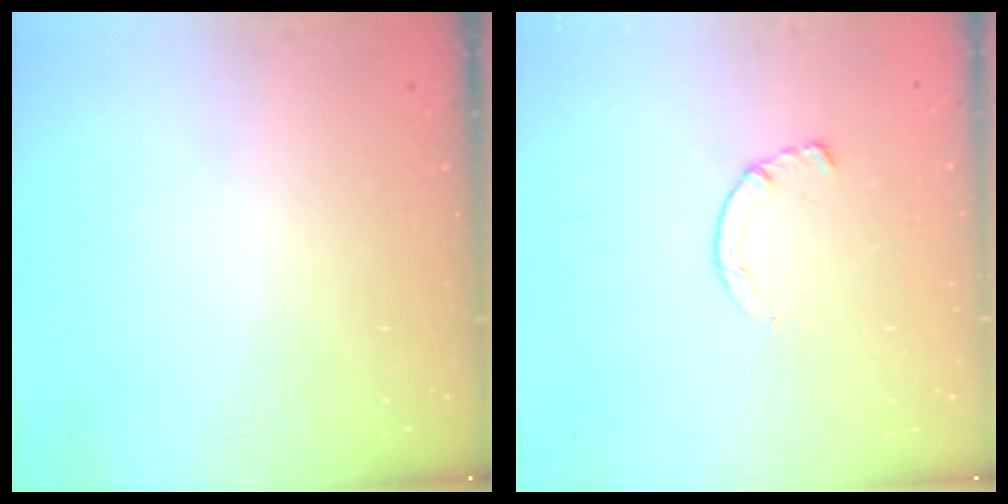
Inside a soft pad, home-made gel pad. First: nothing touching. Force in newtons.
{"total": 1.8, "press": 1.7, "slide": 0.3}